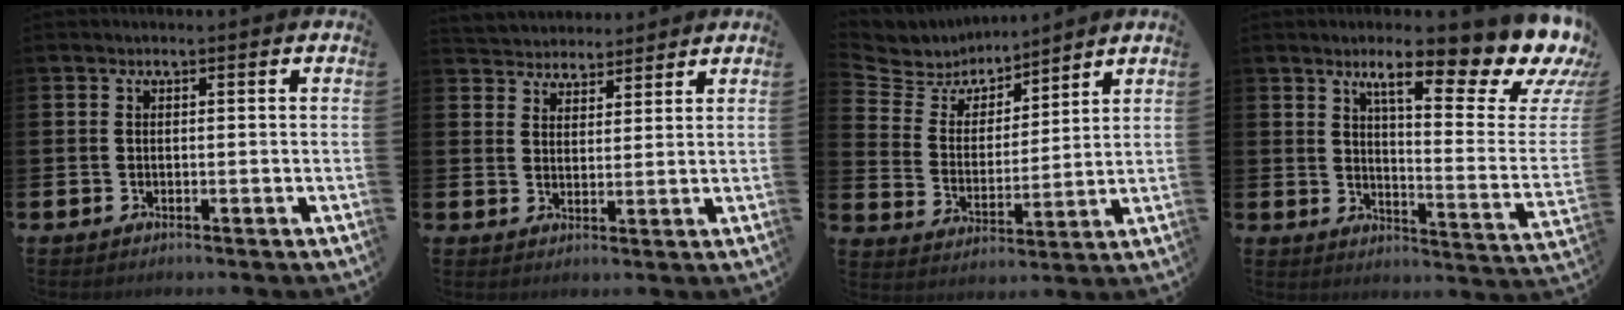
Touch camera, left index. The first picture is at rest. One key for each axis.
{"total": 4.0, "fx": 3.8, "fy": 1.1, "fz": -0.7, "tx": -0.010, "ty": -0.016, "tz": 0.072}
{"total": 6.0, "fx": 5.5, "fy": 2.3, "fz": 0.0, "tx": -0.037, "ty": -0.046, "tz": 0.094}
{"total": 11.2, "fx": 8.1, "fy": 2.5, "fz": 7.3, "tx": -0.114, "ty": -0.069, "tz": 0.122}